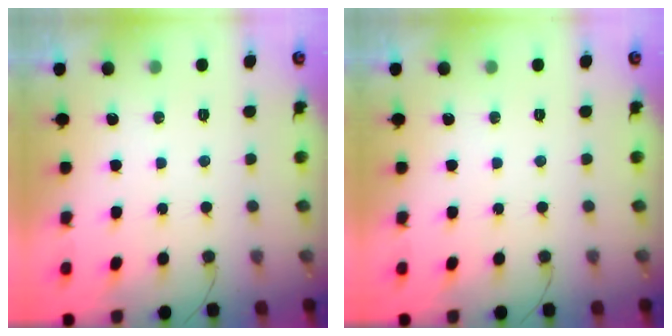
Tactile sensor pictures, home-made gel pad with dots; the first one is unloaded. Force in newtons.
{"total": 0.0}